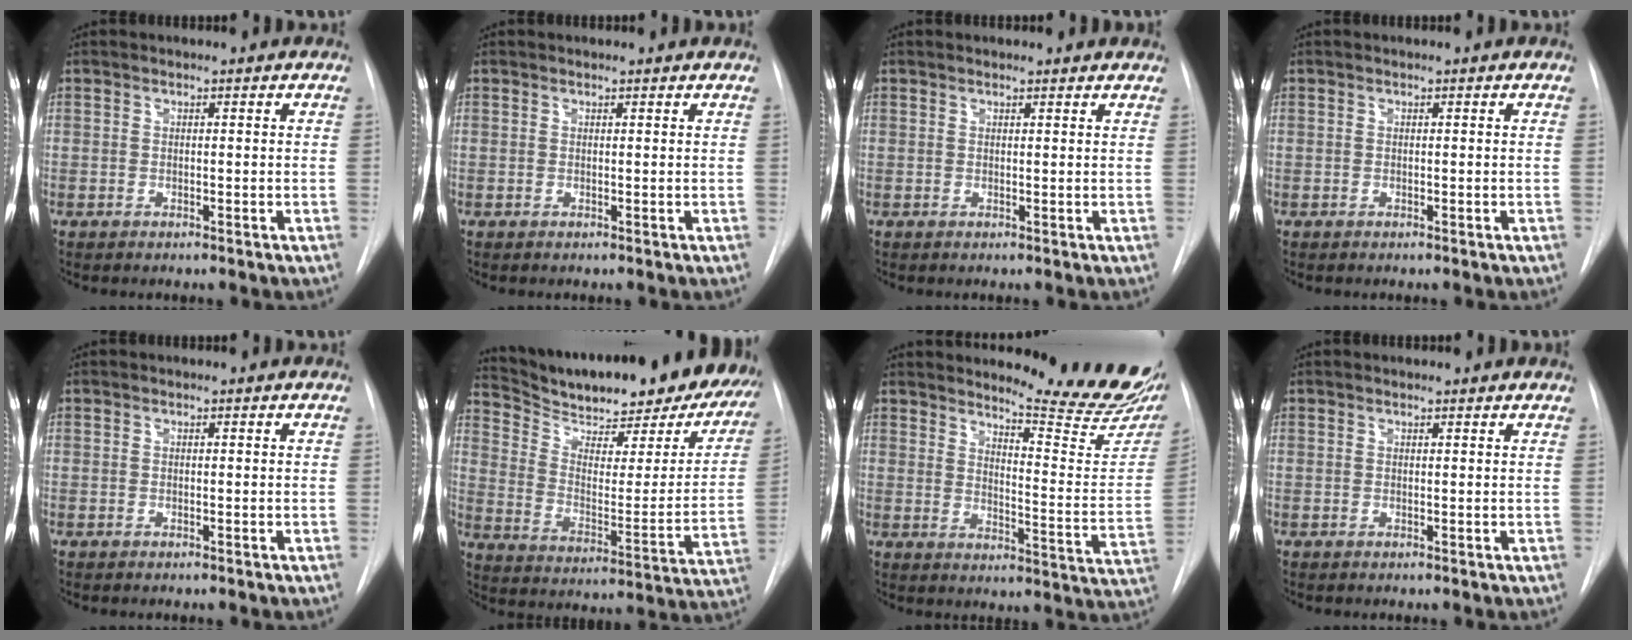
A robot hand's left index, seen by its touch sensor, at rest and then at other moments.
{"total": 1.7, "force": [1.7, 0.2, 0.2], "torque": [-0.012, 0.014, 0.016]}
{"total": 3.7, "force": [3.6, 0.8, 0.9], "torque": [-0.013, 0.015, 0.033]}
{"total": 0.0}
{"total": 0.0}
{"total": 29.7, "force": [25.5, 6.8, 13.6], "torque": [-0.220, -0.071, 0.331]}
{"total": 18.1, "force": [16.7, 1.1, 6.9], "torque": [-0.090, -0.112, 0.197]}
{"total": 2.4, "force": [2.3, 0.4, 0.5], "torque": [-0.013, 0.015, 0.023]}